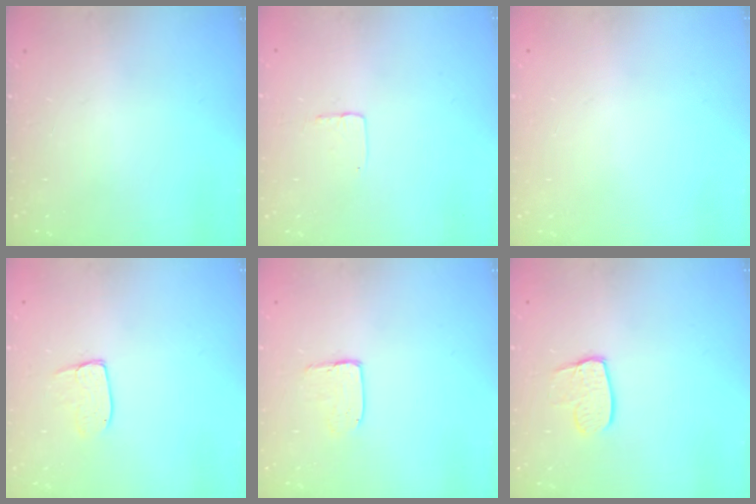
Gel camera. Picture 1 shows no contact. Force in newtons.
{"total": 2.7, "press": 2.7, "slide": 0.1}
{"total": 0.0}
{"total": 5.3, "press": 5.3, "slide": 0.4}
{"total": 3.9, "press": 3.9, "slide": 0.1}
{"total": 7.7, "press": 7.7, "slide": 0.7}